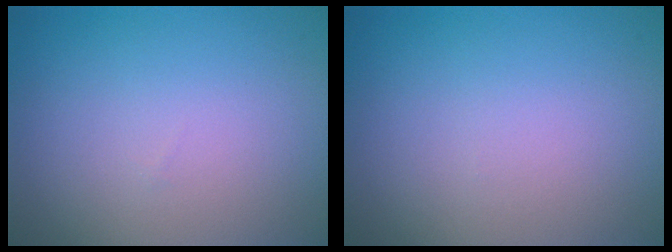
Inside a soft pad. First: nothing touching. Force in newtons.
{"total": 0.0}